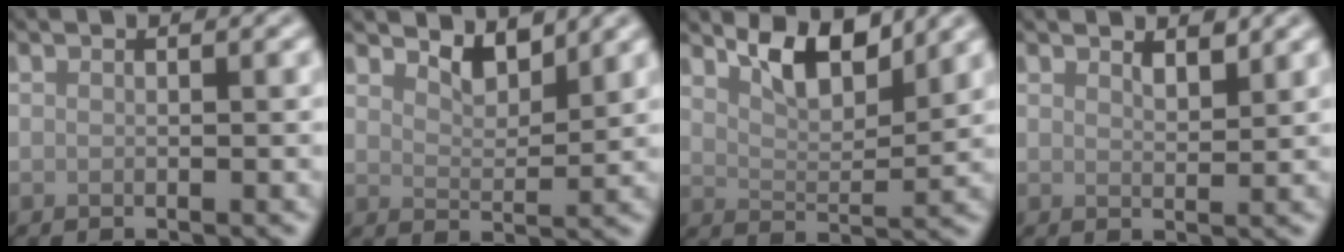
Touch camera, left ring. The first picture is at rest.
{"total": 2.8, "force": [2.5, 0.6, 0.9], "torque": [-0.022, -0.009, 0.042]}
{"total": 4.7, "force": [3.7, 1.4, 2.6], "torque": [-0.052, -0.004, 0.063]}
{"total": 1.5, "force": [1.3, 0.4, 0.7], "torque": [-0.013, -0.003, 0.024]}